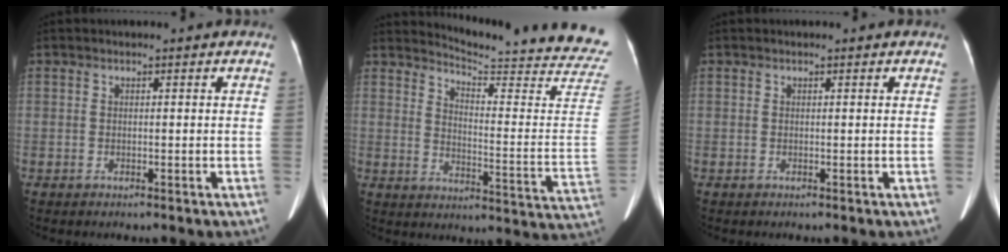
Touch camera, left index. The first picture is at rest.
{"total": 23.1, "force": [22.2, -0.7, 6.3], "torque": [-0.097, -0.163, 0.256]}
{"total": 0.0}